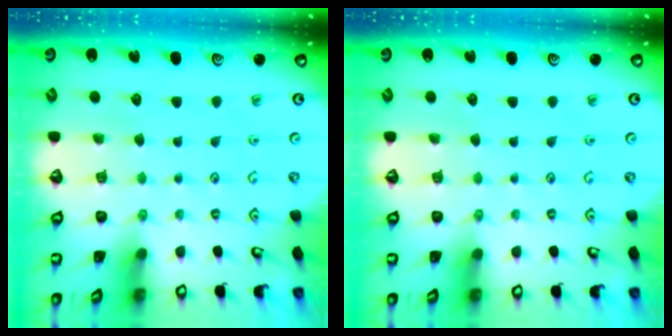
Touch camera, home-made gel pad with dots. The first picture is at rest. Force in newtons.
{"total": 0.0}